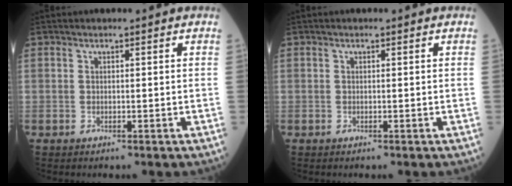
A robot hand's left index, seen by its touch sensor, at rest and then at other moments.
{"total": 0.0}